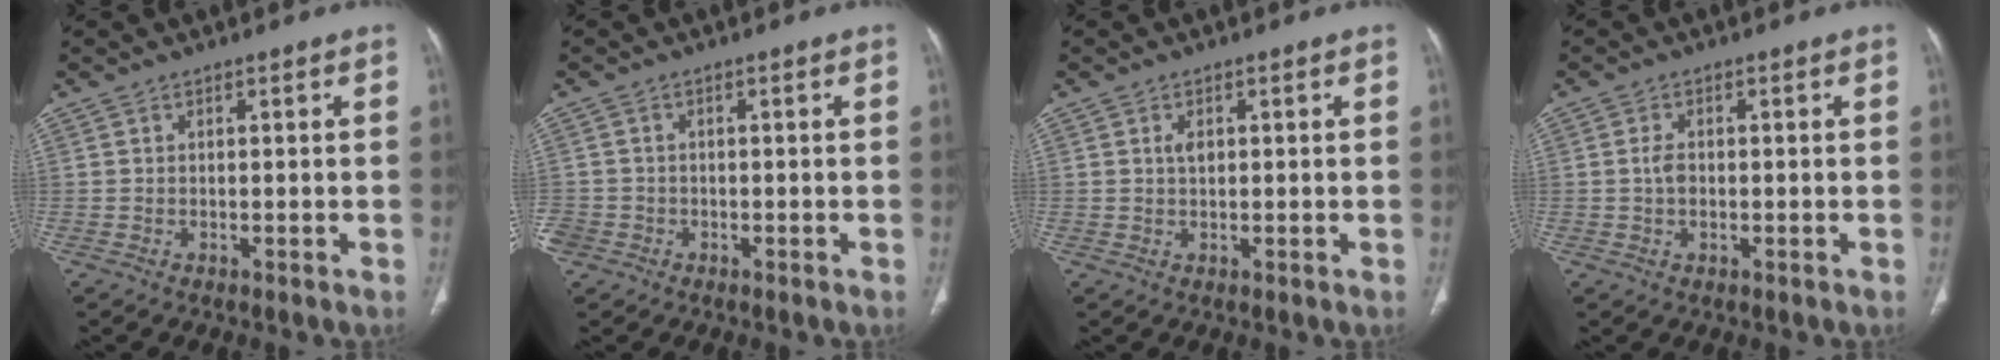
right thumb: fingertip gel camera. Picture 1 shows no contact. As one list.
[{"total": 4.2, "force": [-1.9, 3.6, 1.1], "torque": [-0.031, 0.013, -0.035]}, {"total": 1.6, "force": [0.5, 1.0, 1.1], "torque": [-0.012, -0.001, 0.007]}, {"total": 2.6, "force": [-0.2, 1.7, 2.0], "torque": [-0.040, 0.004, -0.005]}]